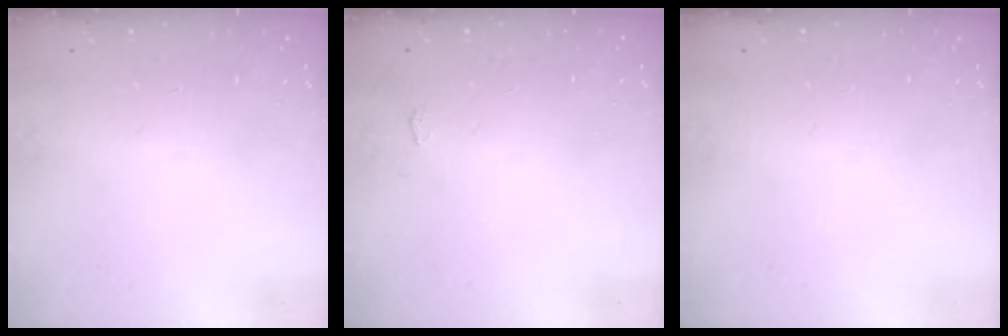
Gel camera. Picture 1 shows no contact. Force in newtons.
{"total": 2.7, "press": 2.7, "slide": 0.3}
{"total": 0.0}